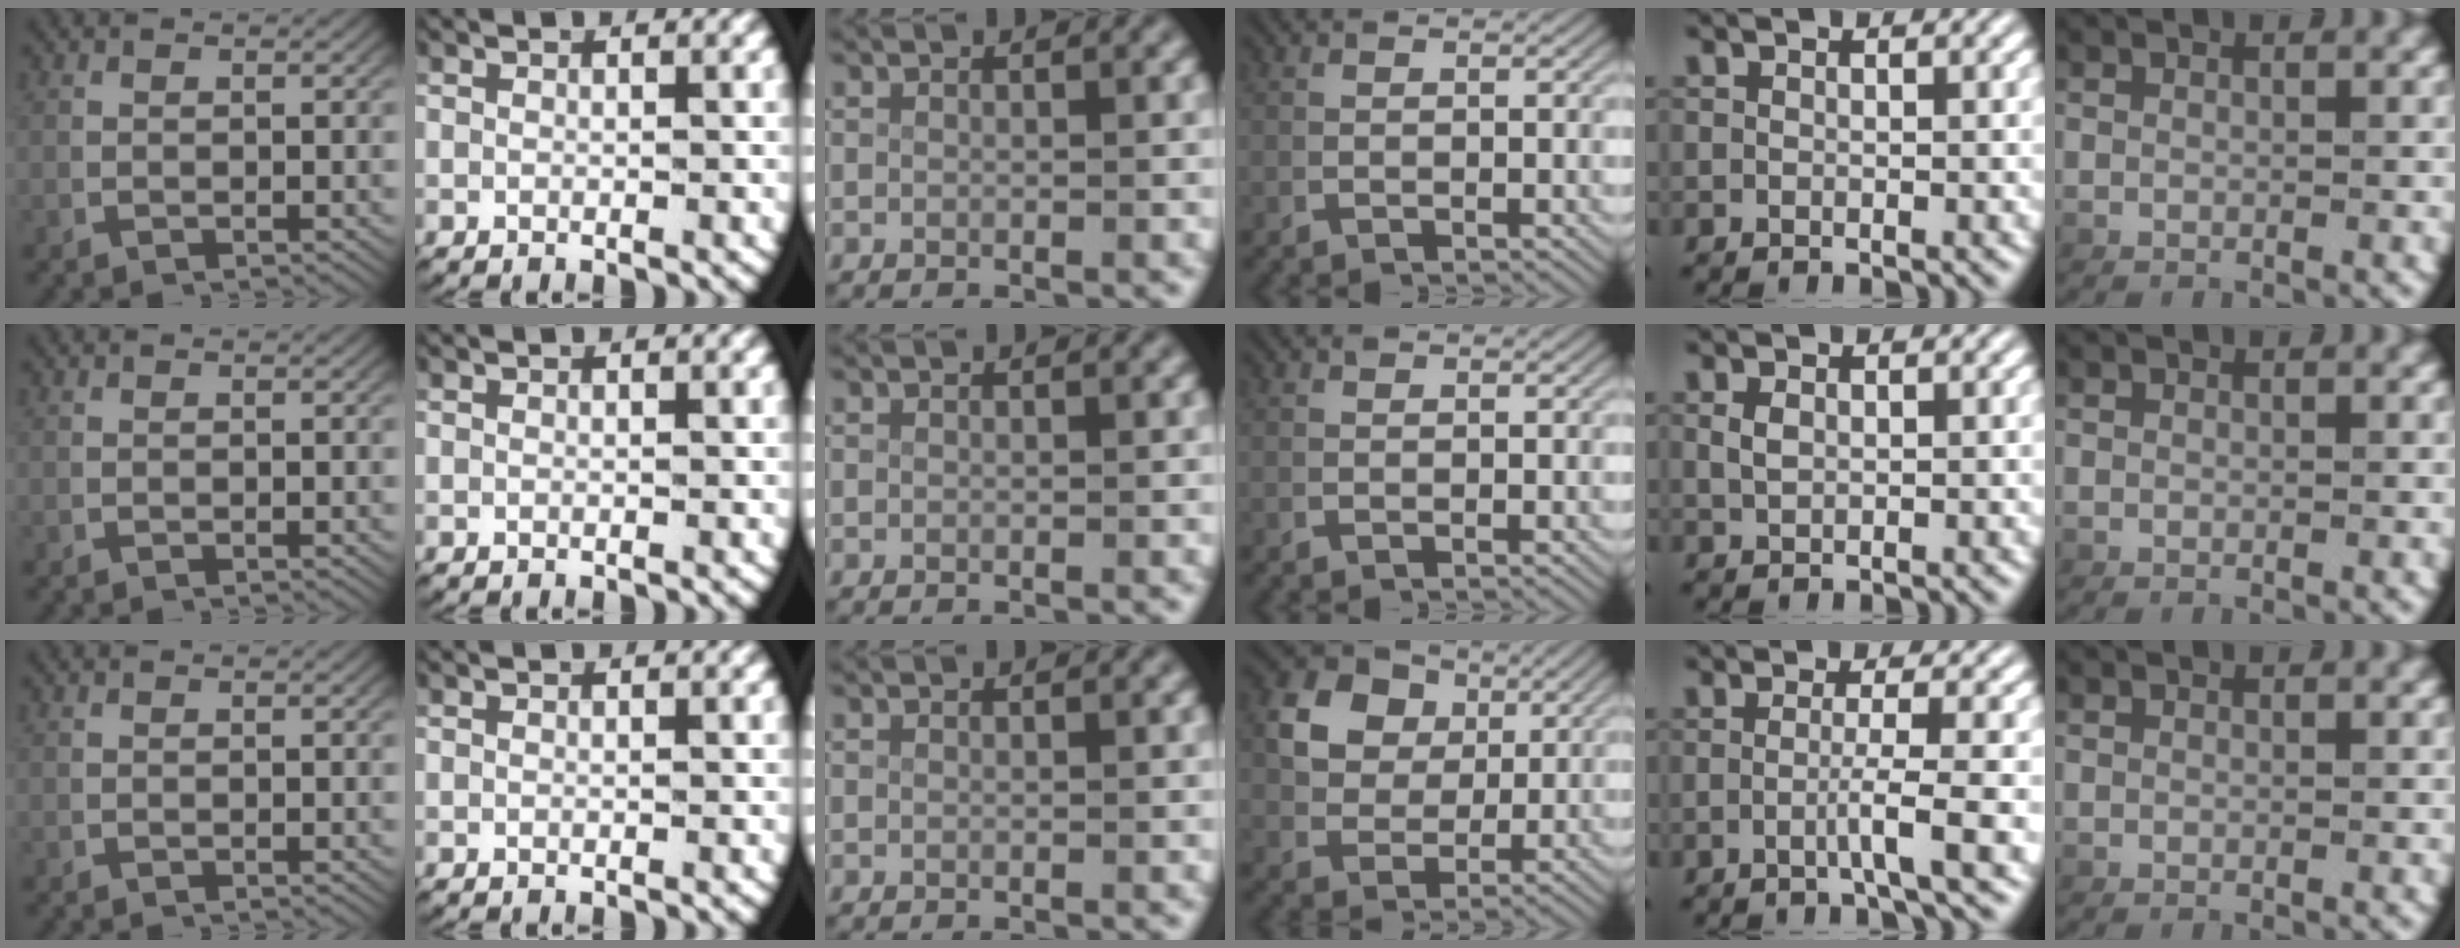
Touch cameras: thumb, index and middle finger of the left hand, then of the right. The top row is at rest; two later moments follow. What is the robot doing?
{"motion": "grasp_and_lifting", "object": "card"}